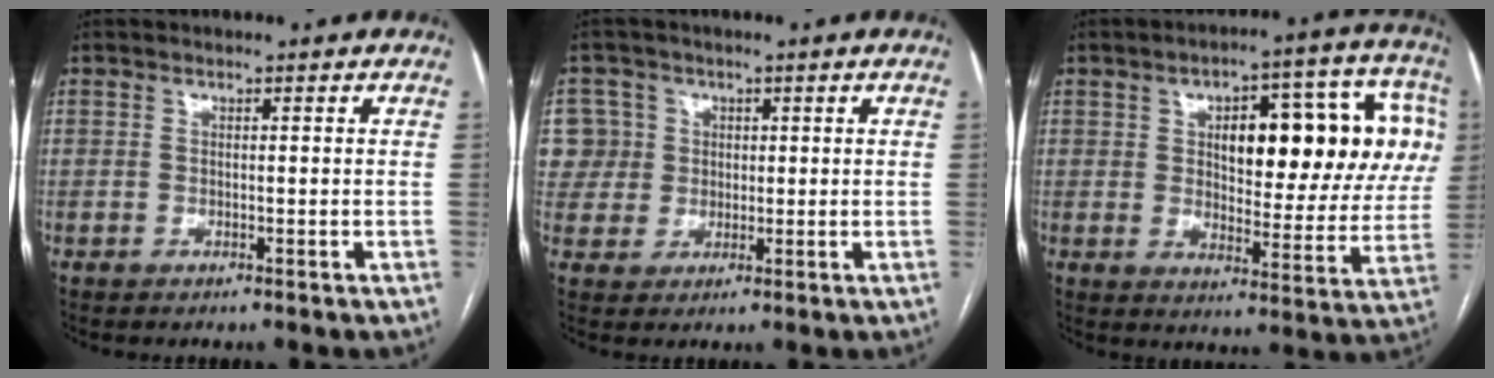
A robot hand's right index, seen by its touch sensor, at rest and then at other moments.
{"total": 7.5, "force": [1.7, 7.3, 0.3], "torque": [-0.009, 0.032, 0.045]}
{"total": 20.4, "force": [5.0, 7.7, 18.2], "torque": [-0.235, 0.040, 0.070]}